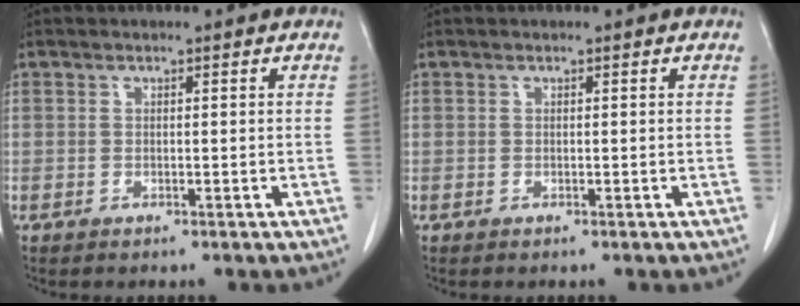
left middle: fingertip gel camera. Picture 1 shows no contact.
{"total": 0.0}